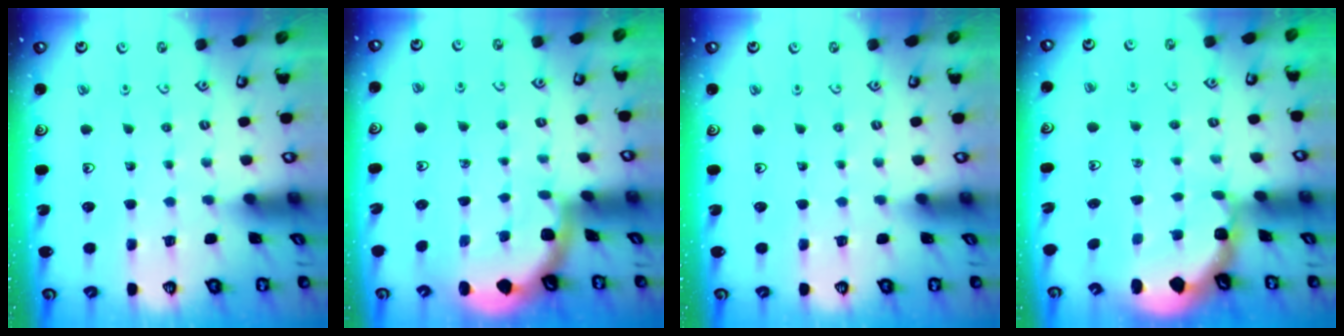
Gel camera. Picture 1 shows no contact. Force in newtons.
{"total": 1.8, "press": 1.8, "slide": 0.0}
{"total": 0.0}
{"total": 1.8, "press": 1.6, "slide": 0.8}